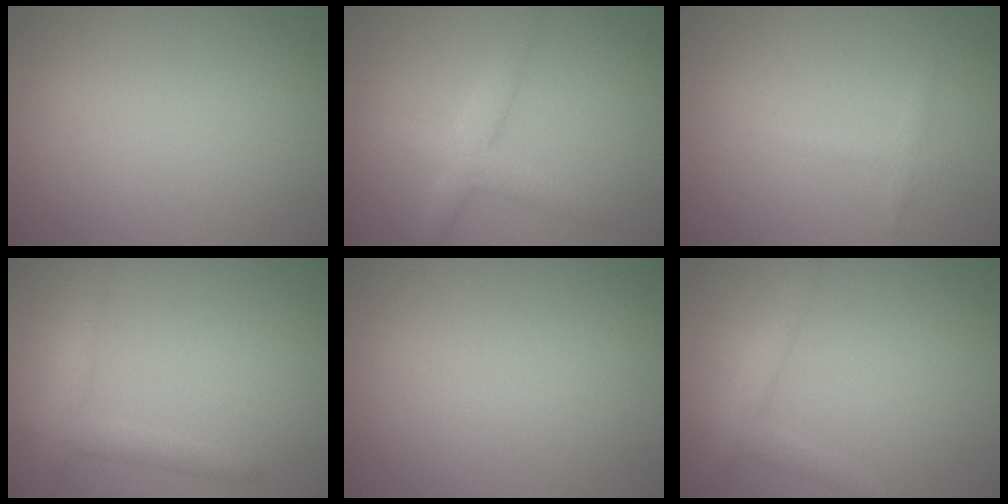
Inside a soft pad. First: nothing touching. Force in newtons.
{"total": 3.0, "press": 3.0, "slide": 0.2}
{"total": 1.0, "press": 1.0, "slide": 0.0}
{"total": 2.7, "press": 2.7, "slide": 0.2}
{"total": 0.0}
{"total": 2.3, "press": 2.3, "slide": 0.1}